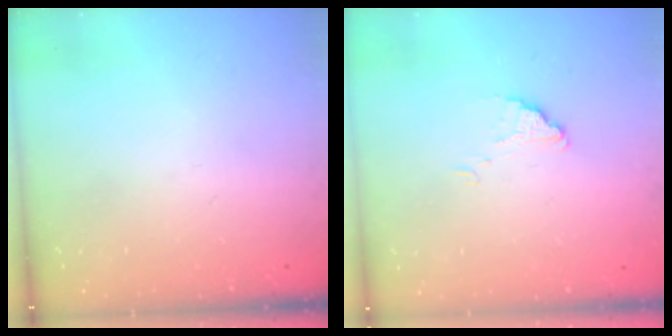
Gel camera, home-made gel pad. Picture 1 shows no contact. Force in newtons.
{"total": 1.5, "press": 1.5, "slide": 0.1}